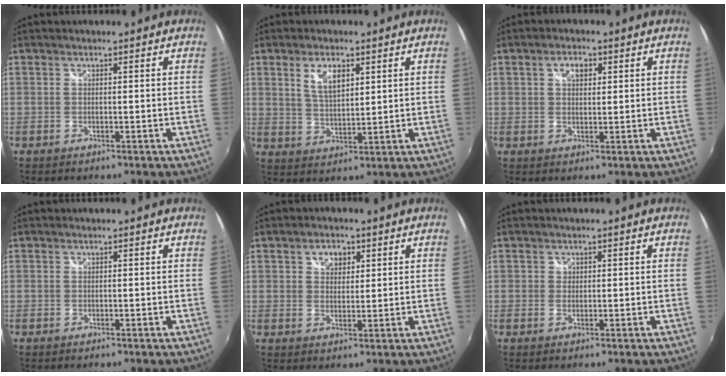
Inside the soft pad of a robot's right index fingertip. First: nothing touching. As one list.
[{"total": 5.9, "force": [2.6, 2.6, 4.6], "torque": [-0.082, 0.005, 0.054]}, {"total": 3.2, "force": [1.2, 2.0, 2.2], "torque": [-0.032, 0.008, 0.019]}, {"total": 0.0}, {"total": 3.8, "force": [1.7, 2.8, 1.9], "torque": [-0.022, 0.009, 0.030]}, {"total": 0.8, "force": [0.1, 0.8, 0.1], "torque": [0.002, 0.001, -0.001]}]